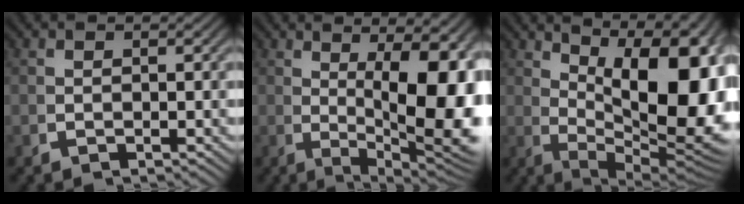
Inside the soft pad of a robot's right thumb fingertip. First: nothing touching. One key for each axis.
{"total": 12.2, "fx": 0.1, "fy": 5.3, "fz": 10.9, "tx": -0.155, "ty": -0.035, "tz": 0.031}
{"total": 17.1, "fx": 1.4, "fy": 9.0, "fz": 14.5, "tx": -0.211, "ty": -0.049, "tz": 0.060}